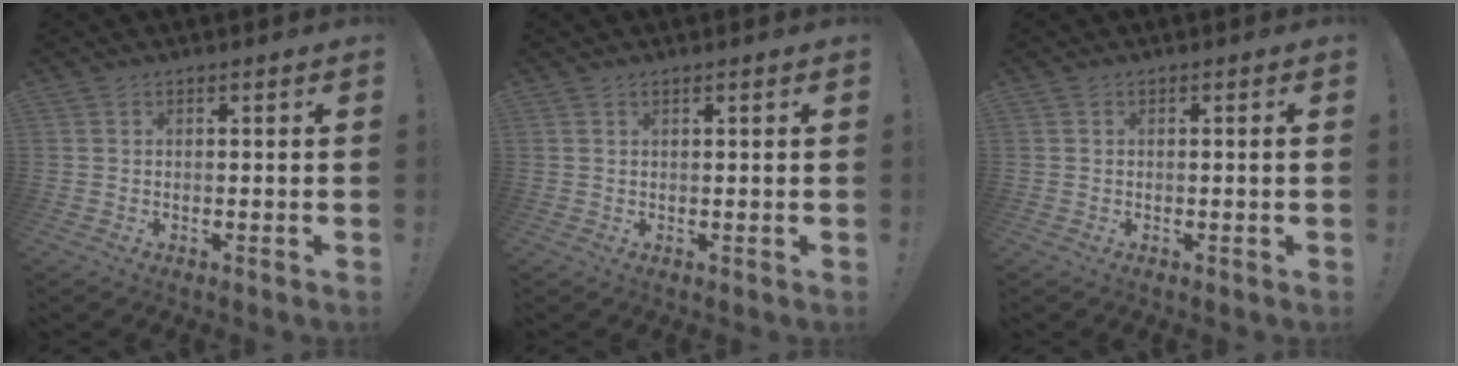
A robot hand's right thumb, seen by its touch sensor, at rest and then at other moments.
{"total": 0.8, "force": [0.5, 0.1, 0.5], "torque": [-0.007, -0.001, 0.009]}
{"total": 1.0, "force": [0.1, -0.2, 1.0], "torque": [-0.020, 0.001, 0.002]}